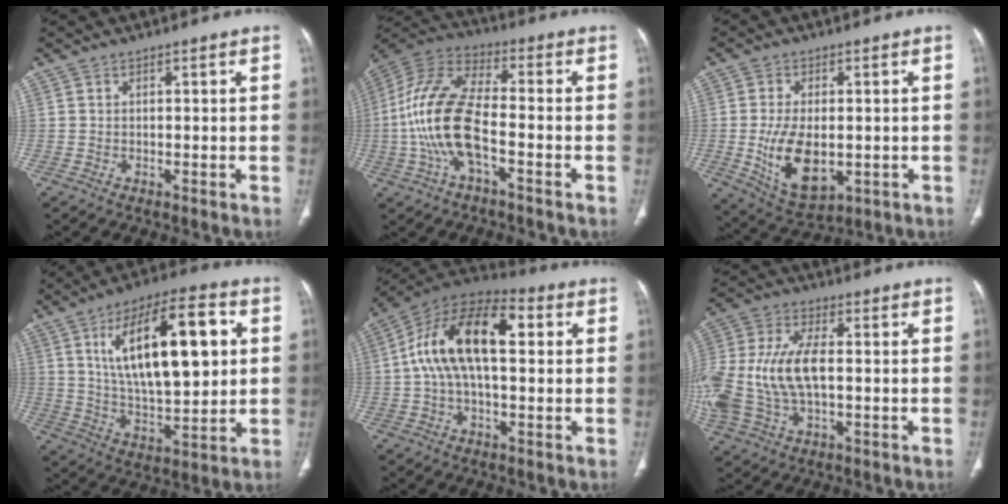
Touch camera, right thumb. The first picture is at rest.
{"total": 15.6, "force": [-3.5, 6.4, 13.8], "torque": [-0.302, 0.036, -0.072]}
{"total": 12.4, "force": [-1.7, 7.0, 10.1], "torque": [-0.170, -0.011, -0.009]}
{"total": 22.0, "force": [5.8, 8.9, 19.3], "torque": [-0.294, -0.007, 0.097]}
{"total": 17.4, "force": [2.7, 8.7, 14.8], "torque": [-0.261, 0.045, 0.038]}
{"total": 19.1, "force": [-1.1, 10.6, 15.9], "torque": [-0.384, 0.008, -0.014]}